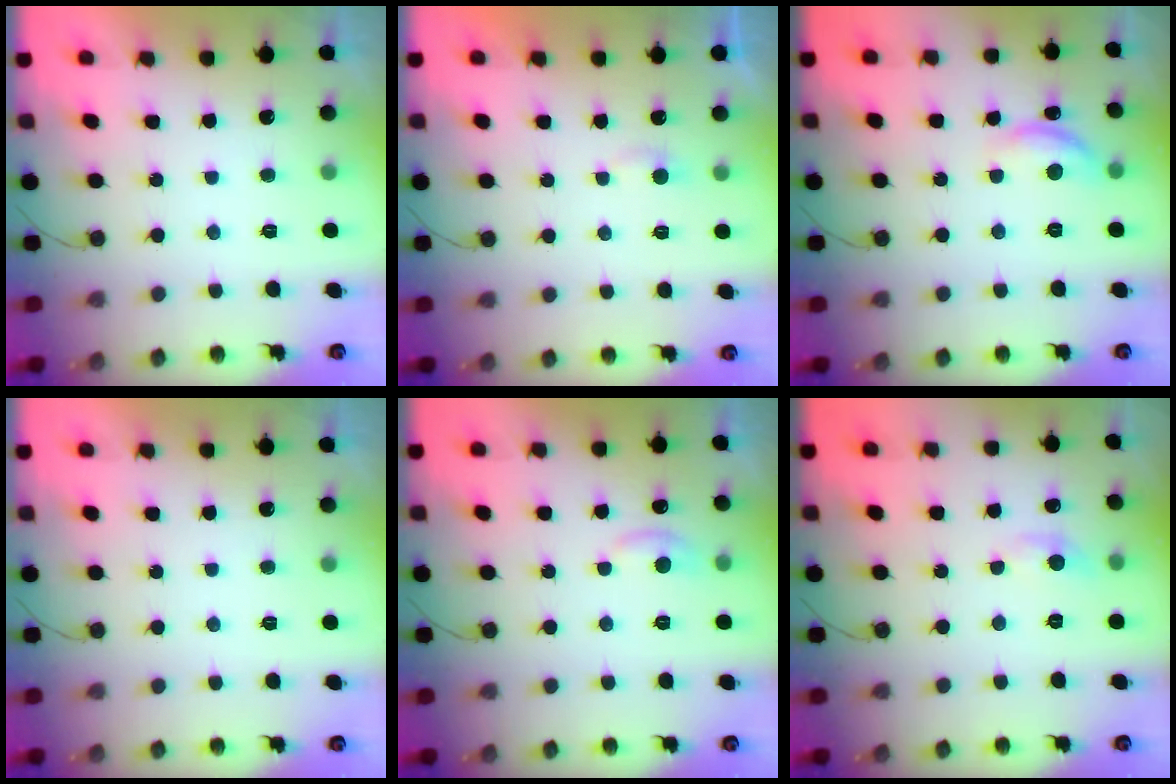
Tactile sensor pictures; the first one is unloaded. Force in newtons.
{"total": 2.8, "press": 2.8, "slide": 0.3}
{"total": 10.3, "press": 10.3, "slide": 0.6}
{"total": 0.0}
{"total": 6.3, "press": 6.3, "slide": 0.7}
{"total": 3.8, "press": 3.7, "slide": 0.5}